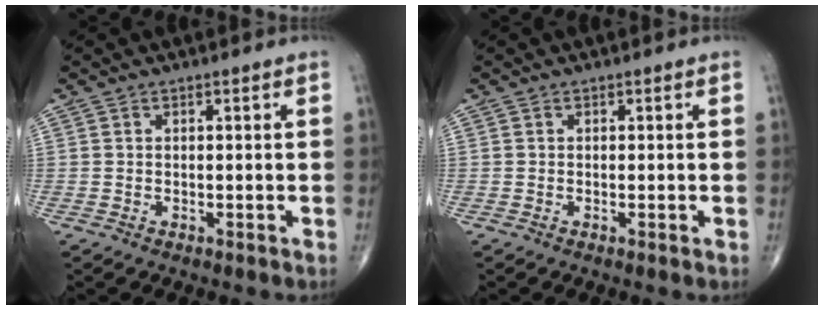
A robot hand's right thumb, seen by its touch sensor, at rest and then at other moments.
{"total": 0.0}